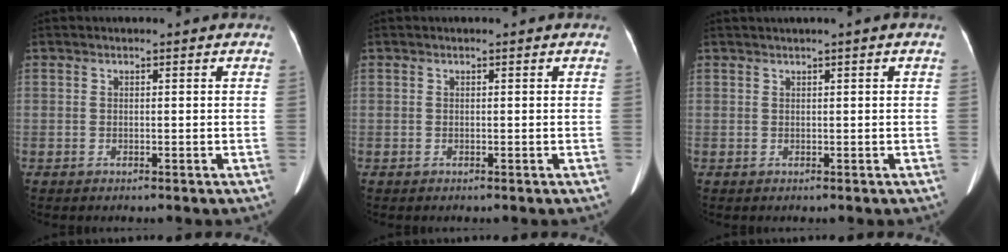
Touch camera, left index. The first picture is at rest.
{"total": 0.0}
{"total": 1.0, "force": [0.5, -0.3, 0.8], "torque": [-0.019, 0.006, 0.015]}